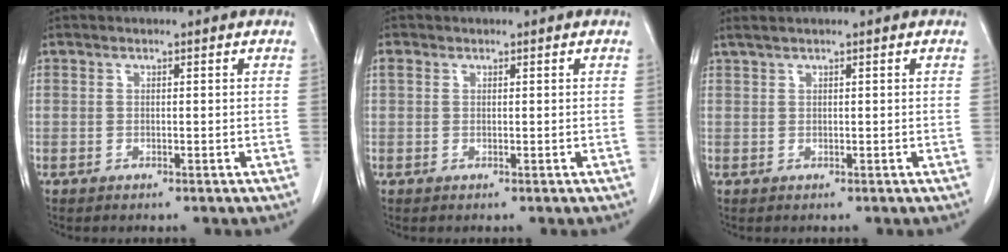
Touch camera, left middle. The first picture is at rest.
{"total": 1.0, "force": [0.5, 0.7, 0.4], "torque": [-0.010, 0.011, 0.010]}
{"total": 1.3, "force": [1.0, -0.1, 0.8], "torque": [-0.020, 0.013, 0.024]}